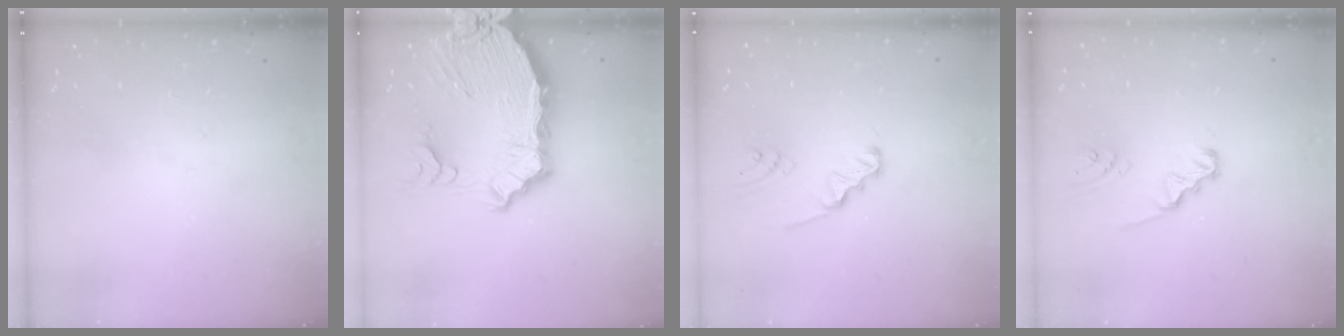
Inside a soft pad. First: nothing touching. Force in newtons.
{"total": 13.2, "press": 12.7, "slide": 3.7}
{"total": 2.1, "press": 2.1, "slide": 0.1}
{"total": 2.5, "press": 2.5, "slide": 0.1}